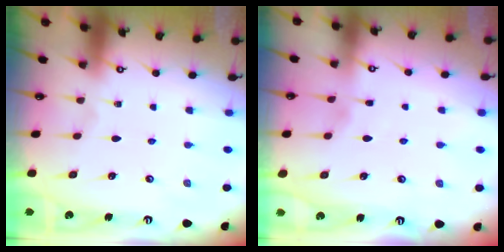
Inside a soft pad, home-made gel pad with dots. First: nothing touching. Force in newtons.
{"total": 1.9, "press": 1.9, "slide": 0.4}